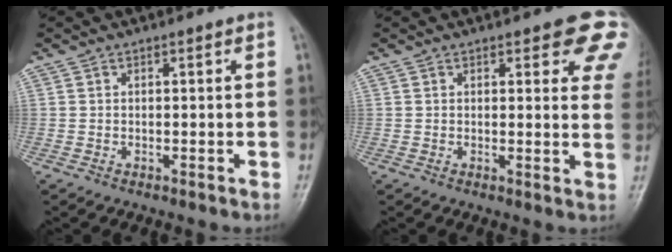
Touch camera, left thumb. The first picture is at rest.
{"total": 9.0, "force": [5.5, 3.6, 6.1], "torque": [-0.026, -0.023, 0.050]}